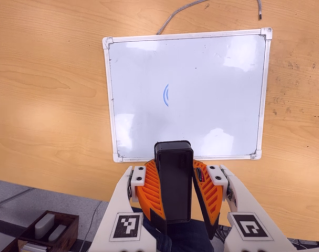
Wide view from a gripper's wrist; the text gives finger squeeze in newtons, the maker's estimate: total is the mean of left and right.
{"total": 10.4, "left": 10.4, "right": 10.5}